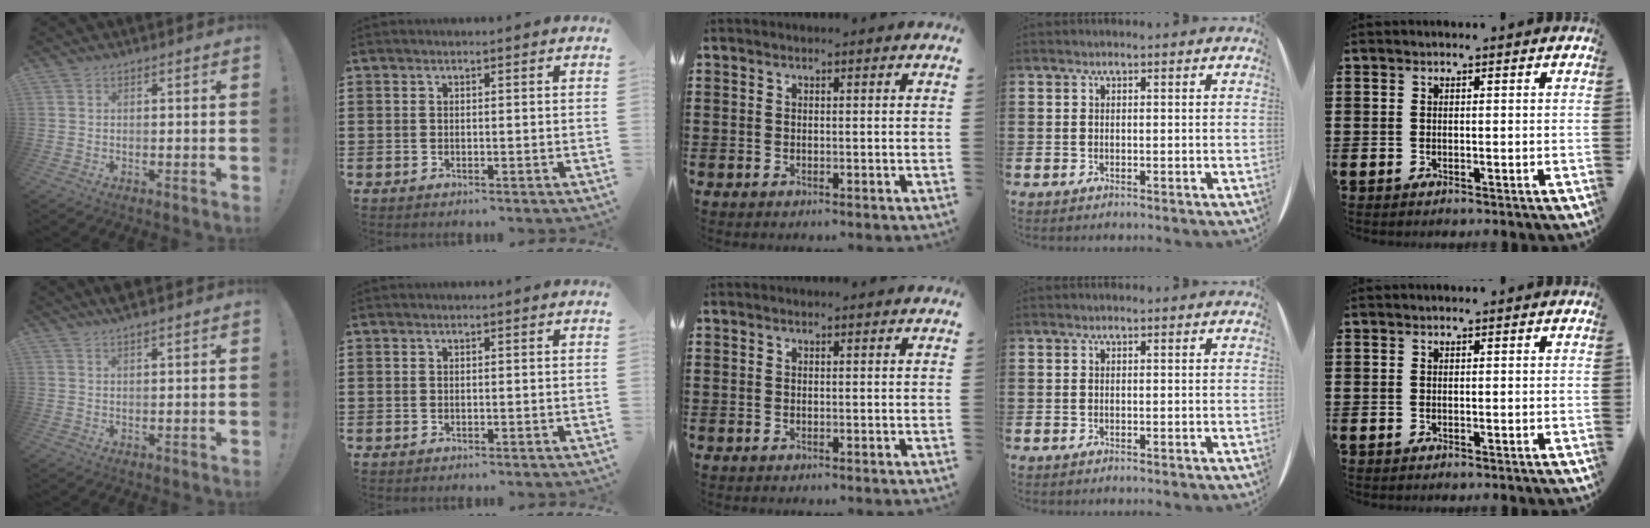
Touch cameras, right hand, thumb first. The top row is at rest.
{"thumb": {"total": 2.7, "force": [2.4, -0.1, 1.3], "torque": [-0.028, -0.011, 0.043]}}